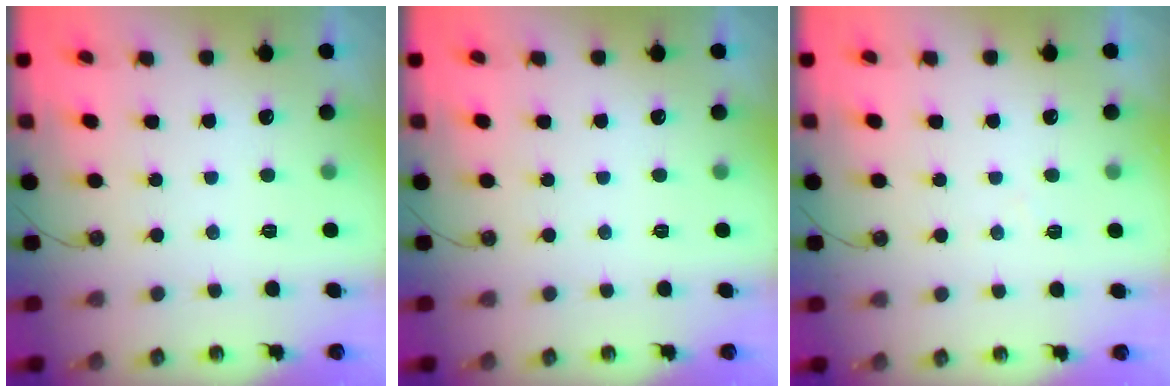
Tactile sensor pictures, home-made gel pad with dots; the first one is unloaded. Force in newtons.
{"total": 0.0}
{"total": 4.1, "press": 4.1, "slide": 0.6}